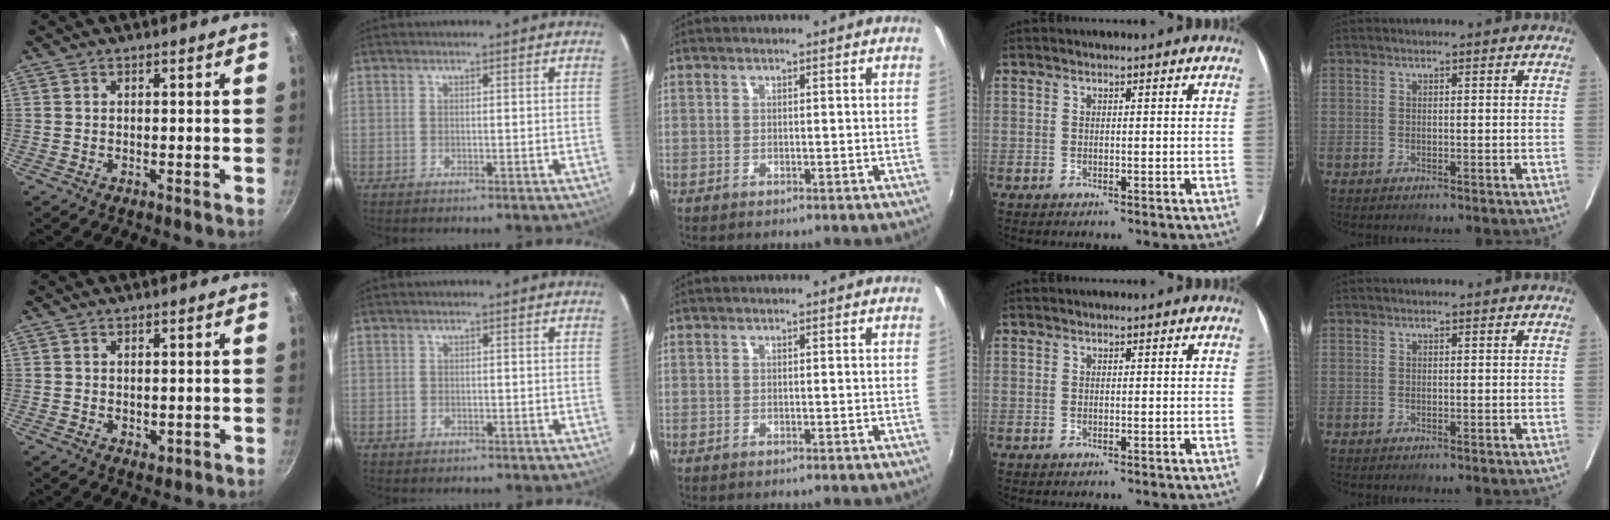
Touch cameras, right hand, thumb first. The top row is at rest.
{"thumb": {"total": 1.6, "force": [0.1, 1.2, 1.0], "torque": [-0.013, -0.005, 0.003]}, "index": {"total": 1.1, "force": [-0.6, 0.9, 0.1], "torque": [-0.001, 0.003, -0.005]}}